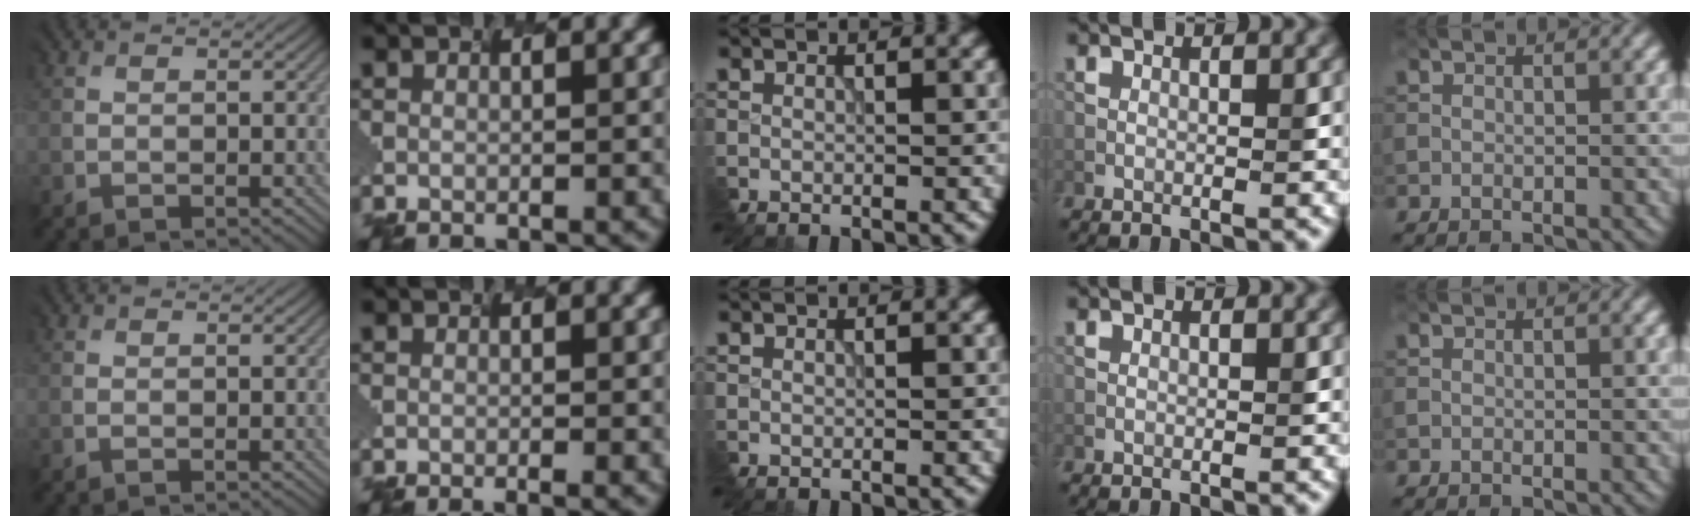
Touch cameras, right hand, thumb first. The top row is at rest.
{"index": {"total": 1.7, "force": [-0.4, 0.6, 1.6], "torque": [-0.003, 0.001, -0.011]}}